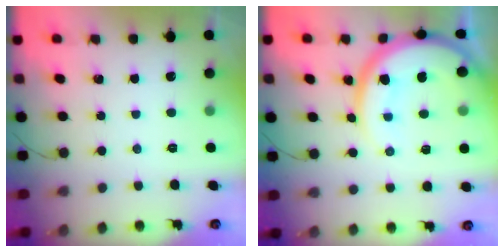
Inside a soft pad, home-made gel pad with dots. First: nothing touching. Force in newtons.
{"total": 15.9, "press": 15.9, "slide": 1.3}